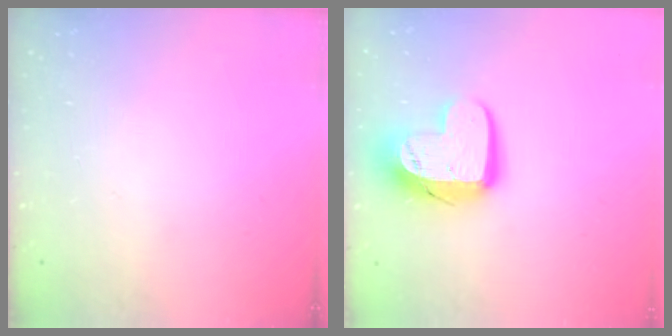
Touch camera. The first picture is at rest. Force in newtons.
{"total": 14.4, "press": 14.3, "slide": 1.4}